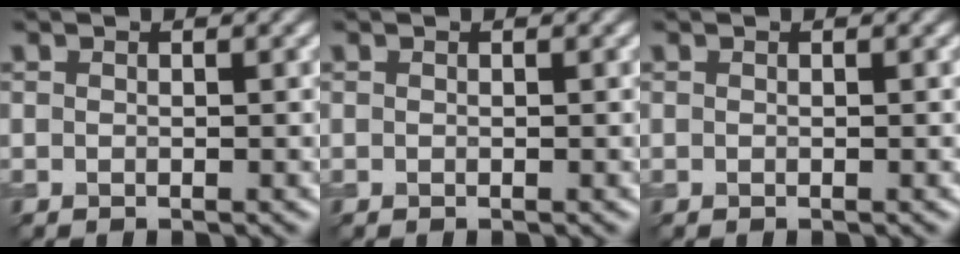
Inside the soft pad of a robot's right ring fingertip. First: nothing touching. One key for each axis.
{"total": 0.0}
{"total": 0.0}